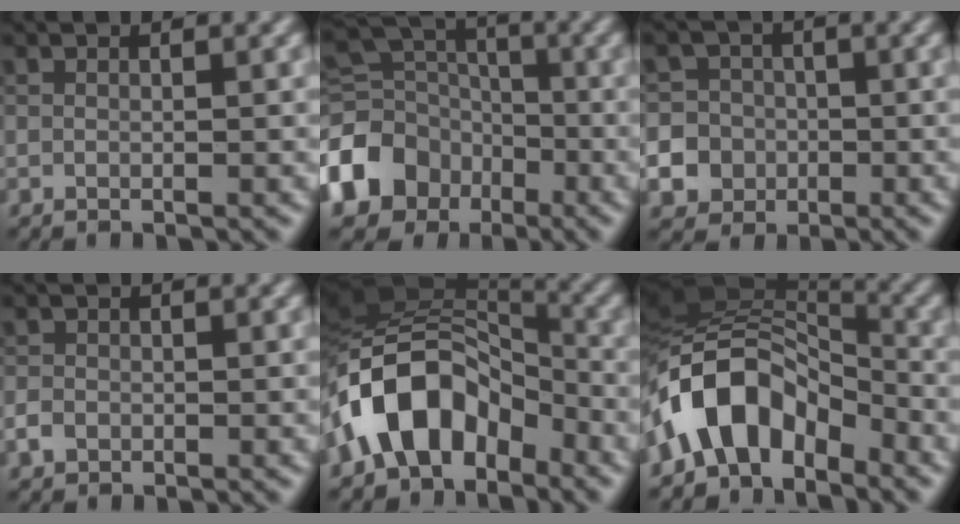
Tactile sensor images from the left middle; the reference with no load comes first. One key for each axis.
{"total": 10.5, "fx": -5.4, "fy": 8.2, "fz": 3.9, "tx": -0.109, "ty": -0.014, "tz": -0.108}
{"total": 13.7, "fx": -4.9, "fy": 12.5, "fz": 2.8, "tx": -0.087, "ty": -0.027, "tz": -0.116}
{"total": 1.3, "fx": -0.5, "fy": 1.0, "fz": 0.5, "tx": -0.005, "ty": 0.000, "tz": -0.013}
{"total": 10.2, "fx": -4.5, "fy": 6.3, "fz": 6.6, "tx": -0.110, "ty": 0.022, "tz": -0.095}
{"total": 9.4, "fx": -4.4, "fy": 5.5, "fz": 6.1, "tx": -0.100, "ty": 0.019, "tz": -0.092}